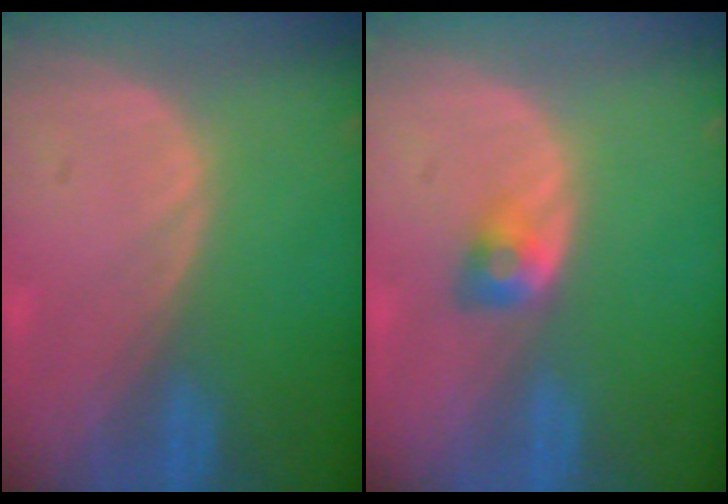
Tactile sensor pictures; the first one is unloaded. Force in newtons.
{"total": 2.8, "press": 2.4, "slide": 1.4}